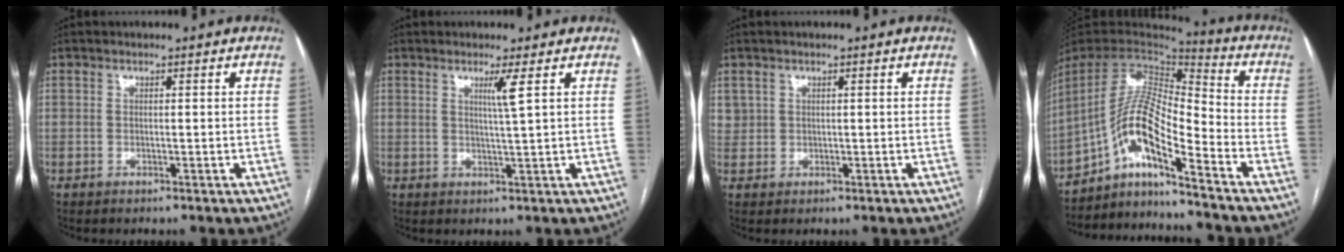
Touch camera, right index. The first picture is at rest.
{"total": 2.6, "force": [1.2, -0.9, 2.2], "torque": [-0.039, -0.007, 0.025]}
{"total": 1.6, "force": [0.8, 1.4, 0.1], "torque": [0.014, 0.009, 0.013]}
{"total": 13.2, "force": [-7.9, 1.5, 10.5], "torque": [-0.201, 0.017, -0.141]}